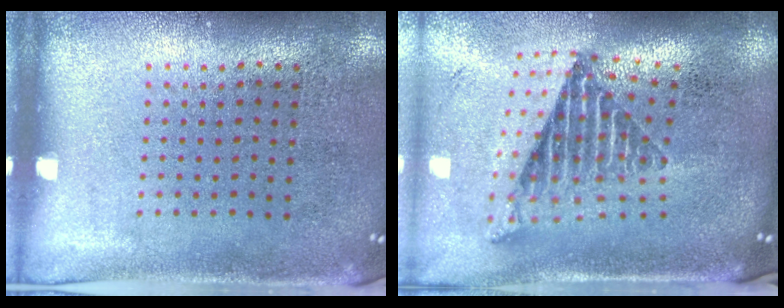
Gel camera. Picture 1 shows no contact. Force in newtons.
{"total": 2.6, "press": 1.7, "slide": 1.9}